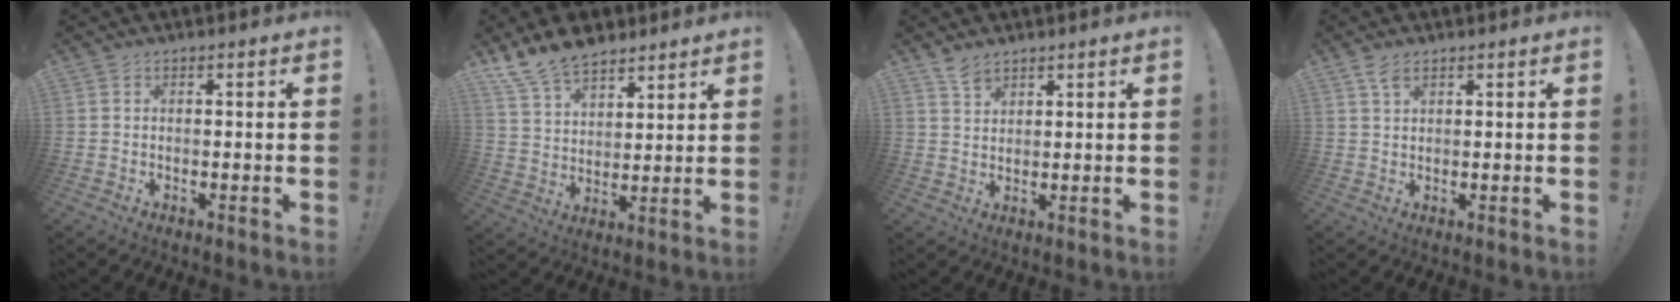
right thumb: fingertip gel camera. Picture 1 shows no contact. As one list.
[{"total": 12.5, "force": [10.1, 6.1, 4.2], "torque": [-0.079, -0.068, 0.194]}, {"total": 3.8, "force": [3.2, 1.5, 1.5], "torque": [-0.009, -0.024, 0.056]}, {"total": 2.9, "force": [1.8, 1.3, 1.8], "torque": [-0.030, -0.003, 0.032]}]